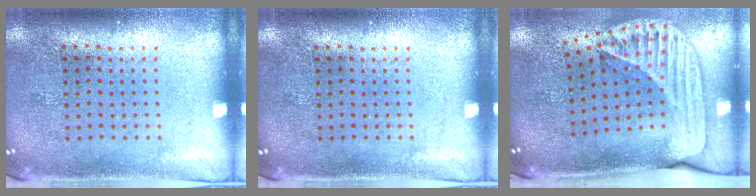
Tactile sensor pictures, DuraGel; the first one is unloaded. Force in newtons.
{"total": 0.0}
{"total": 2.6, "press": 1.8, "slide": 1.8}